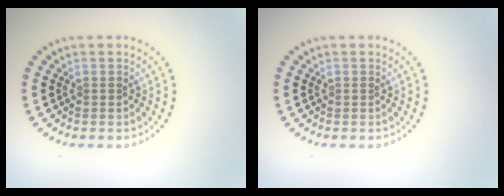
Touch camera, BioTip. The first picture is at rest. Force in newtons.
{"total": 0.0}